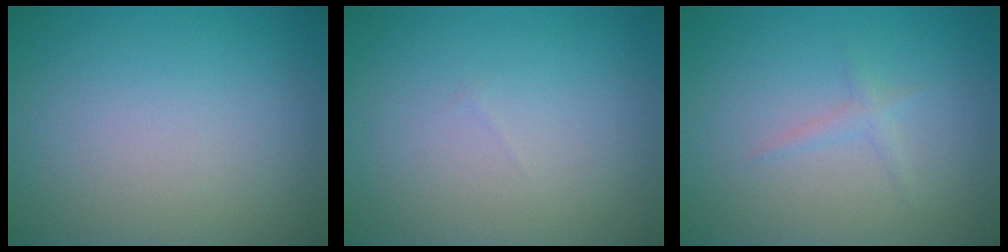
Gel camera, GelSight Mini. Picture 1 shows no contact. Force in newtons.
{"total": 0.0}
{"total": 0.9, "press": 0.9, "slide": 0.0}